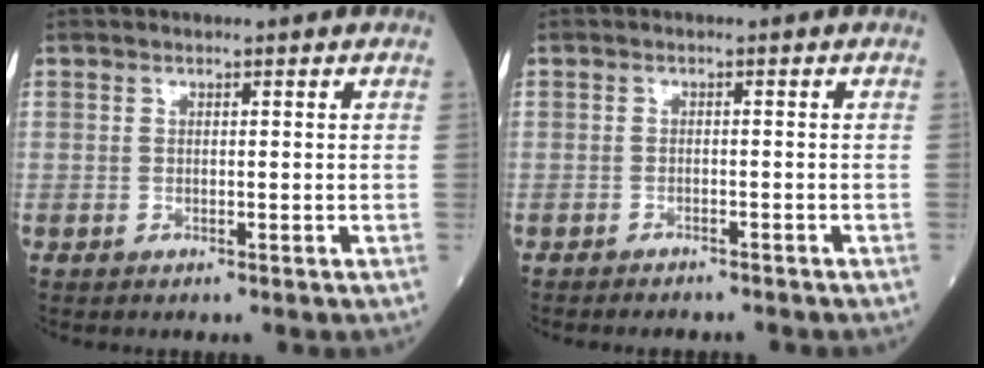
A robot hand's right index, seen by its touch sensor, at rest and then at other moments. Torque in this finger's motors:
{"motor_torque": [0.00, -0.09, -0.02, 0.00]}